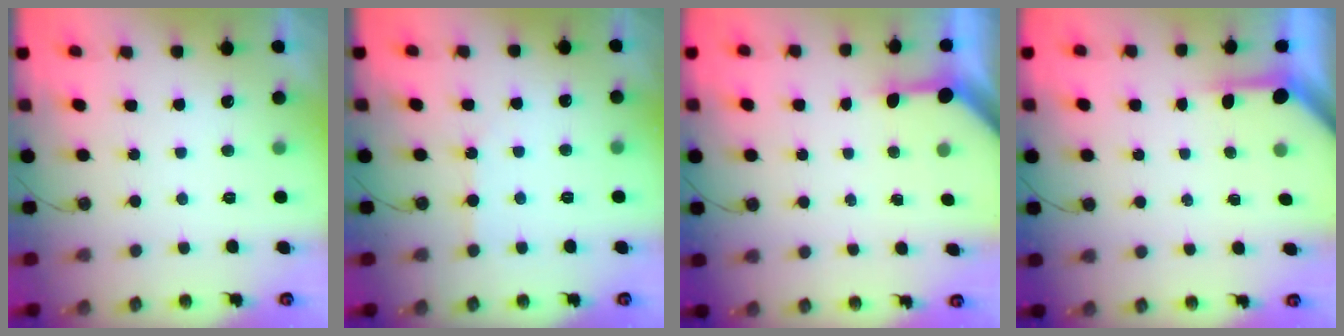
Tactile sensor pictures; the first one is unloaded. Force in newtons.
{"total": 2.5, "press": 2.5, "slide": 0.4}
{"total": 3.5, "press": 3.5, "slide": 0.4}
{"total": 3.3, "press": 3.2, "slide": 0.4}